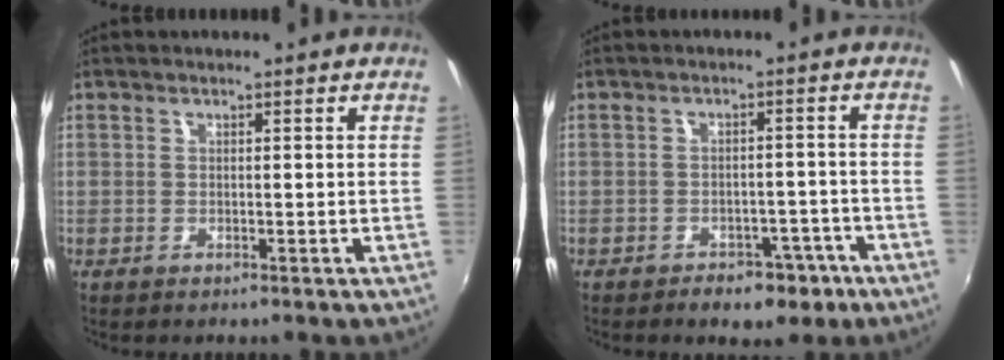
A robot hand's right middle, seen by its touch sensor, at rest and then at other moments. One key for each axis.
{"total": 6.9, "fx": -4.7, "fy": 4.2, "fz": 2.9, "tx": -0.059, "ty": 0.006, "tz": -0.047}